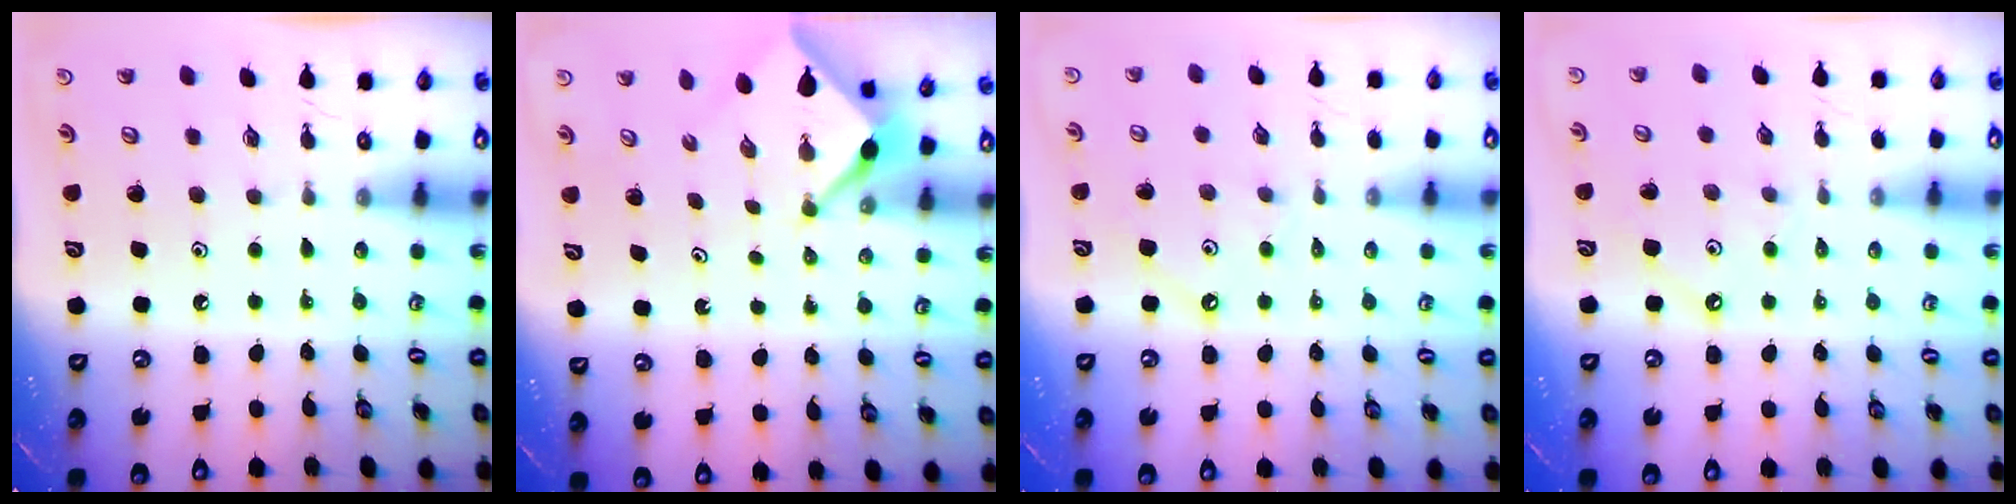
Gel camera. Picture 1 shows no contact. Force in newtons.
{"total": 2.2, "press": 2.2, "slide": 0.3}
{"total": 1.9, "press": 1.9, "slide": 0.2}
{"total": 1.9, "press": 1.9, "slide": 0.2}